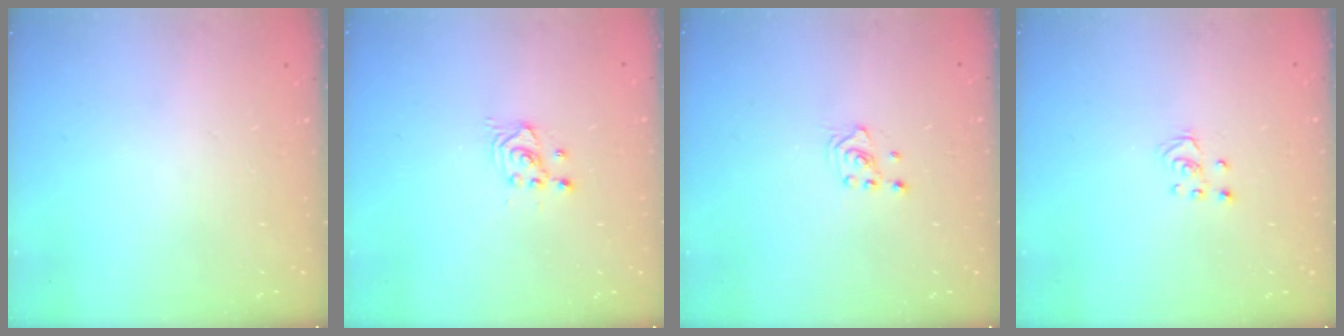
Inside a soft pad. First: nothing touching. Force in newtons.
{"total": 2.5, "press": 2.5, "slide": 0.3}
{"total": 1.6, "press": 1.5, "slide": 0.2}
{"total": 2.5, "press": 2.5, "slide": 0.2}